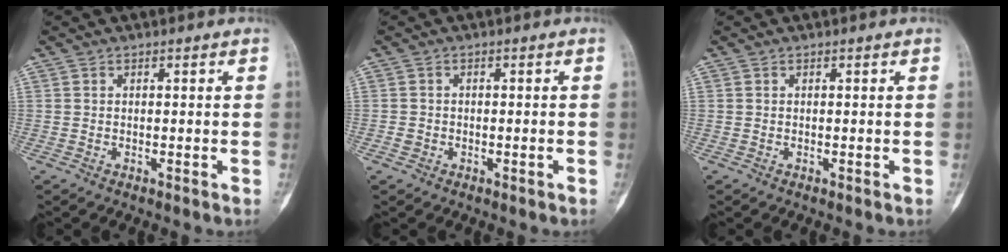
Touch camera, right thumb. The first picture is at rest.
{"total": 0.9, "force": [-0.5, 0.8, 0.2], "torque": [0.004, 0.008, -0.007]}
{"total": 0.0}